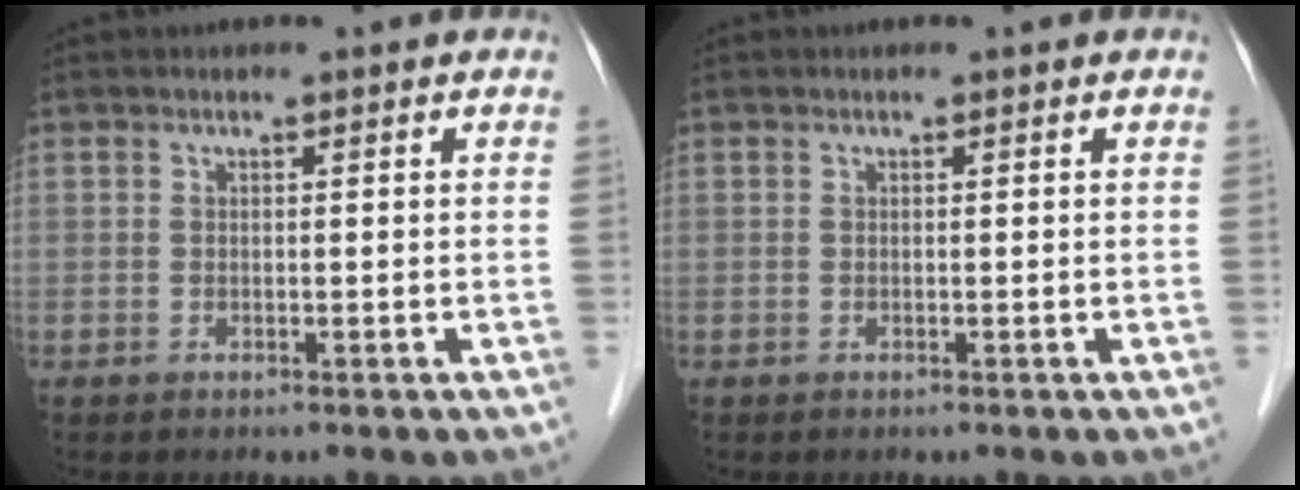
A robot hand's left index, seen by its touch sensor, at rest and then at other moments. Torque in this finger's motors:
{"motor_torque": [0.00, 0.00, 0.00, 0.00]}